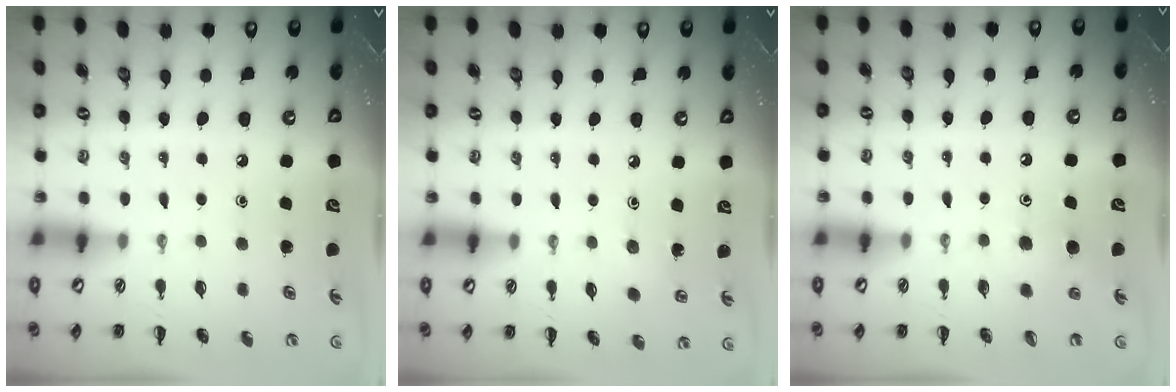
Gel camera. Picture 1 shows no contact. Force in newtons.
{"total": 1.9, "press": 1.8, "slide": 0.6}
{"total": 5.5, "press": 5.2, "slide": 1.7}